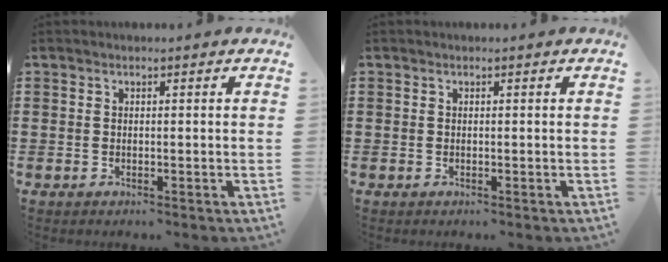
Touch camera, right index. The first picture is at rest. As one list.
[{"total": 0.0}]